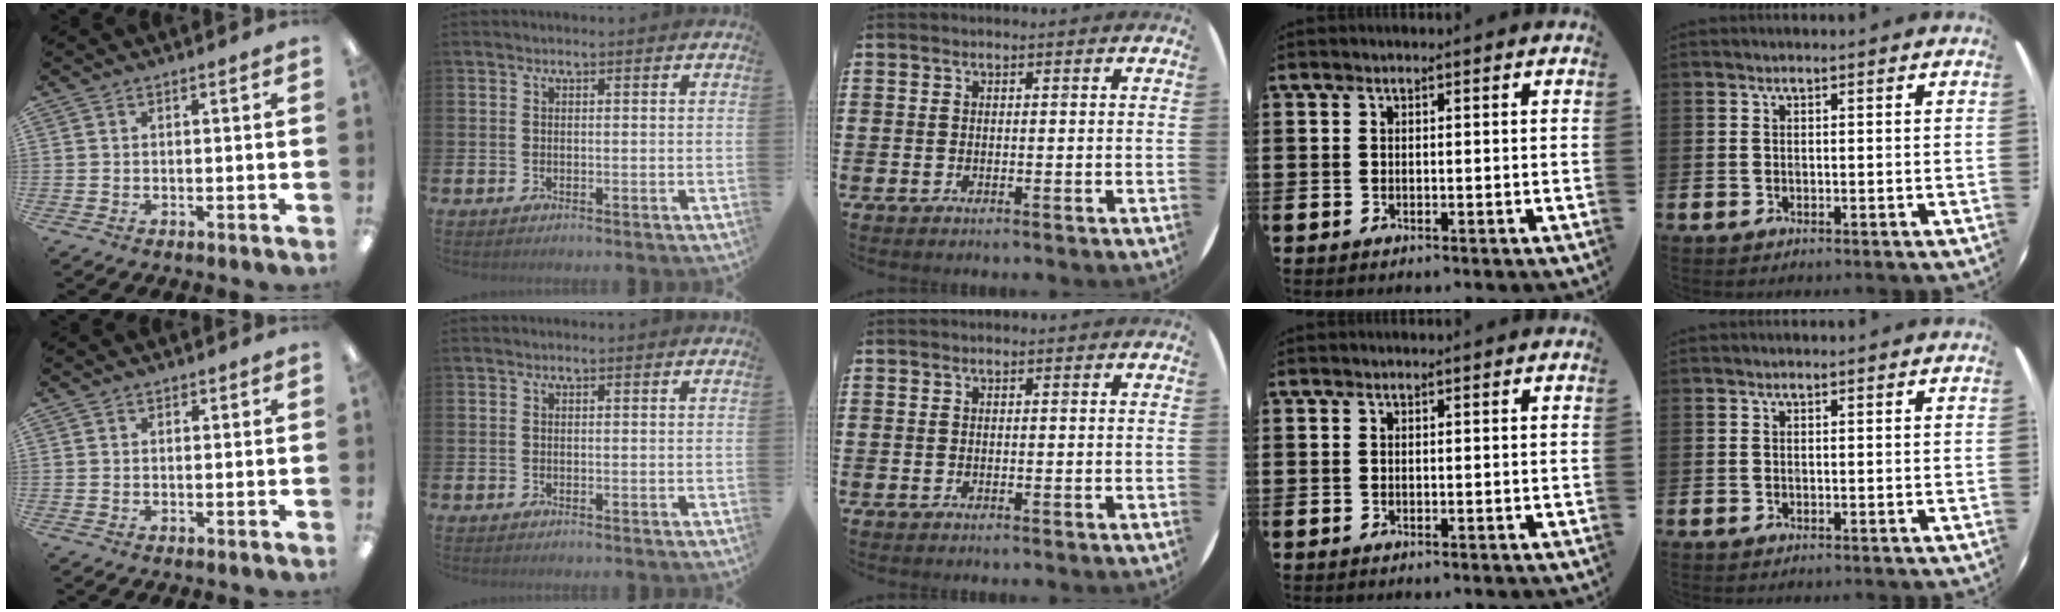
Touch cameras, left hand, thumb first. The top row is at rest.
{"thumb": {"total": 0.7, "force": [0.4, 0.5, 0.1], "torque": [0.006, 0.000, 0.005]}}